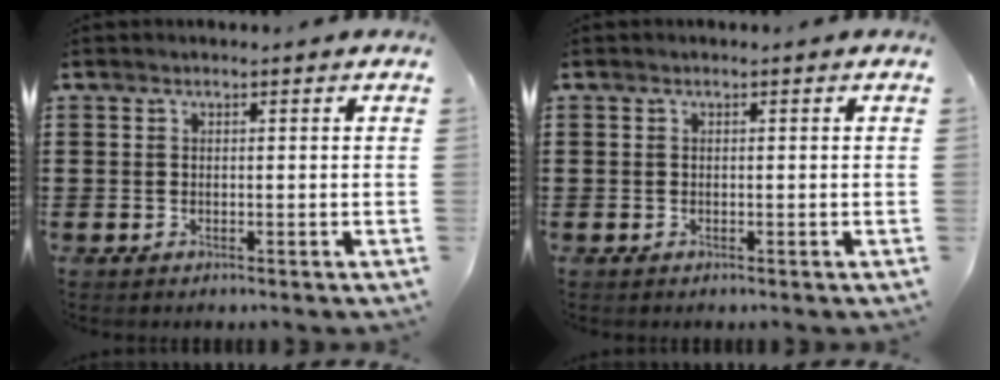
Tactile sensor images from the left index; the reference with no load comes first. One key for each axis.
{"total": 0.0}